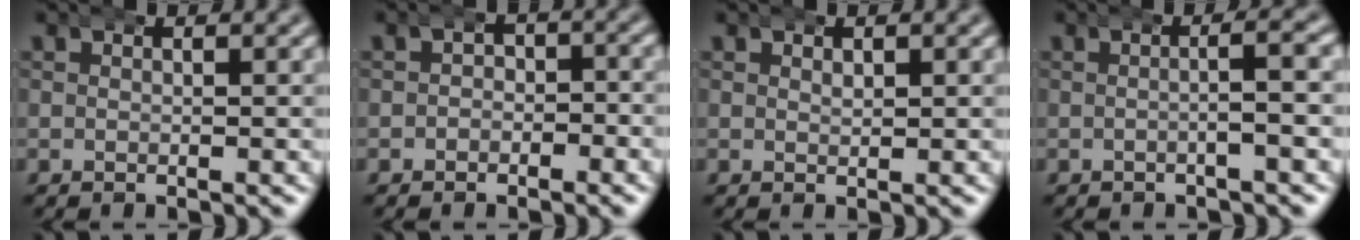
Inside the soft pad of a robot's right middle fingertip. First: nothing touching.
{"total": 1.8, "force": [-0.9, 1.5, 0.5], "torque": [0.007, 0.000, -0.024]}
{"total": 0.7, "force": [0.3, 0.4, 0.4], "torque": [-0.001, -0.001, 0.004]}
{"total": 2.1, "force": [-0.1, 0.0, 2.1], "torque": [-0.021, 0.014, -0.012]}